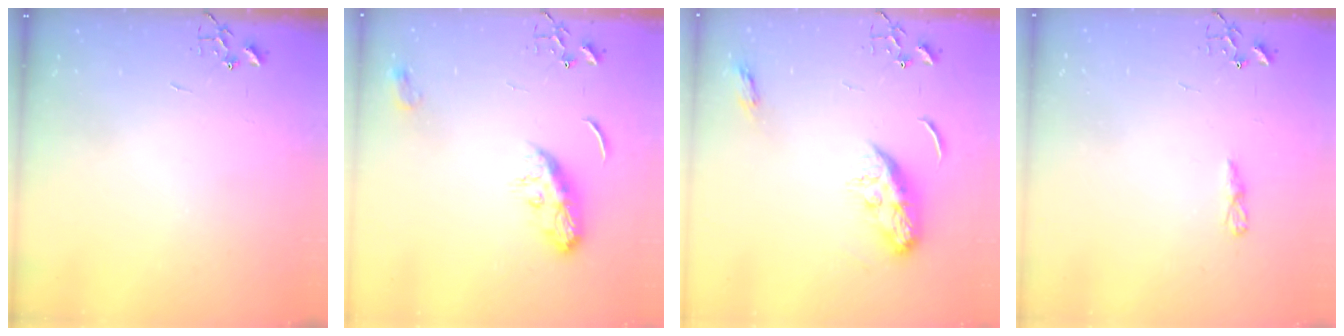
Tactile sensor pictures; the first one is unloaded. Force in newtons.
{"total": 10.9, "press": 10.9, "slide": 0.7}
{"total": 11.2, "press": 11.2, "slide": 0.5}
{"total": 3.5, "press": 3.5, "slide": 0.4}